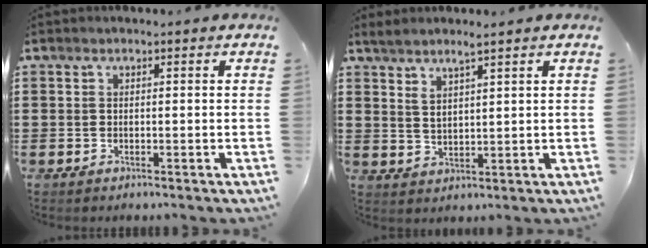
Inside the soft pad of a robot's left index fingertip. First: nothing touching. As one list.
[{"total": 2.8, "force": [2.1, 0.2, 1.8], "torque": [-0.039, 0.004, 0.038]}]